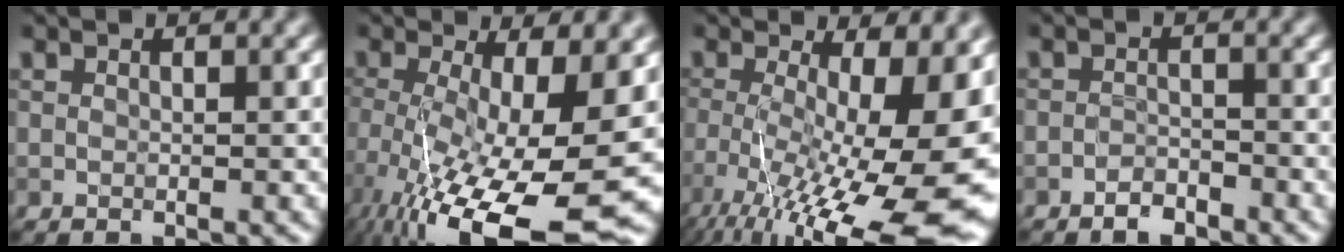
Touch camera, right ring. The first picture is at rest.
{"total": 14.3, "force": [-4.1, 4.6, 13.0], "torque": [-0.234, -0.043, -0.053]}
{"total": 18.5, "force": [-5.1, 6.1, 16.7], "torque": [-0.244, -0.029, -0.068]}
{"total": 1.8, "force": [-1.5, 0.6, 0.6], "torque": [-0.010, 0.003, -0.032]}